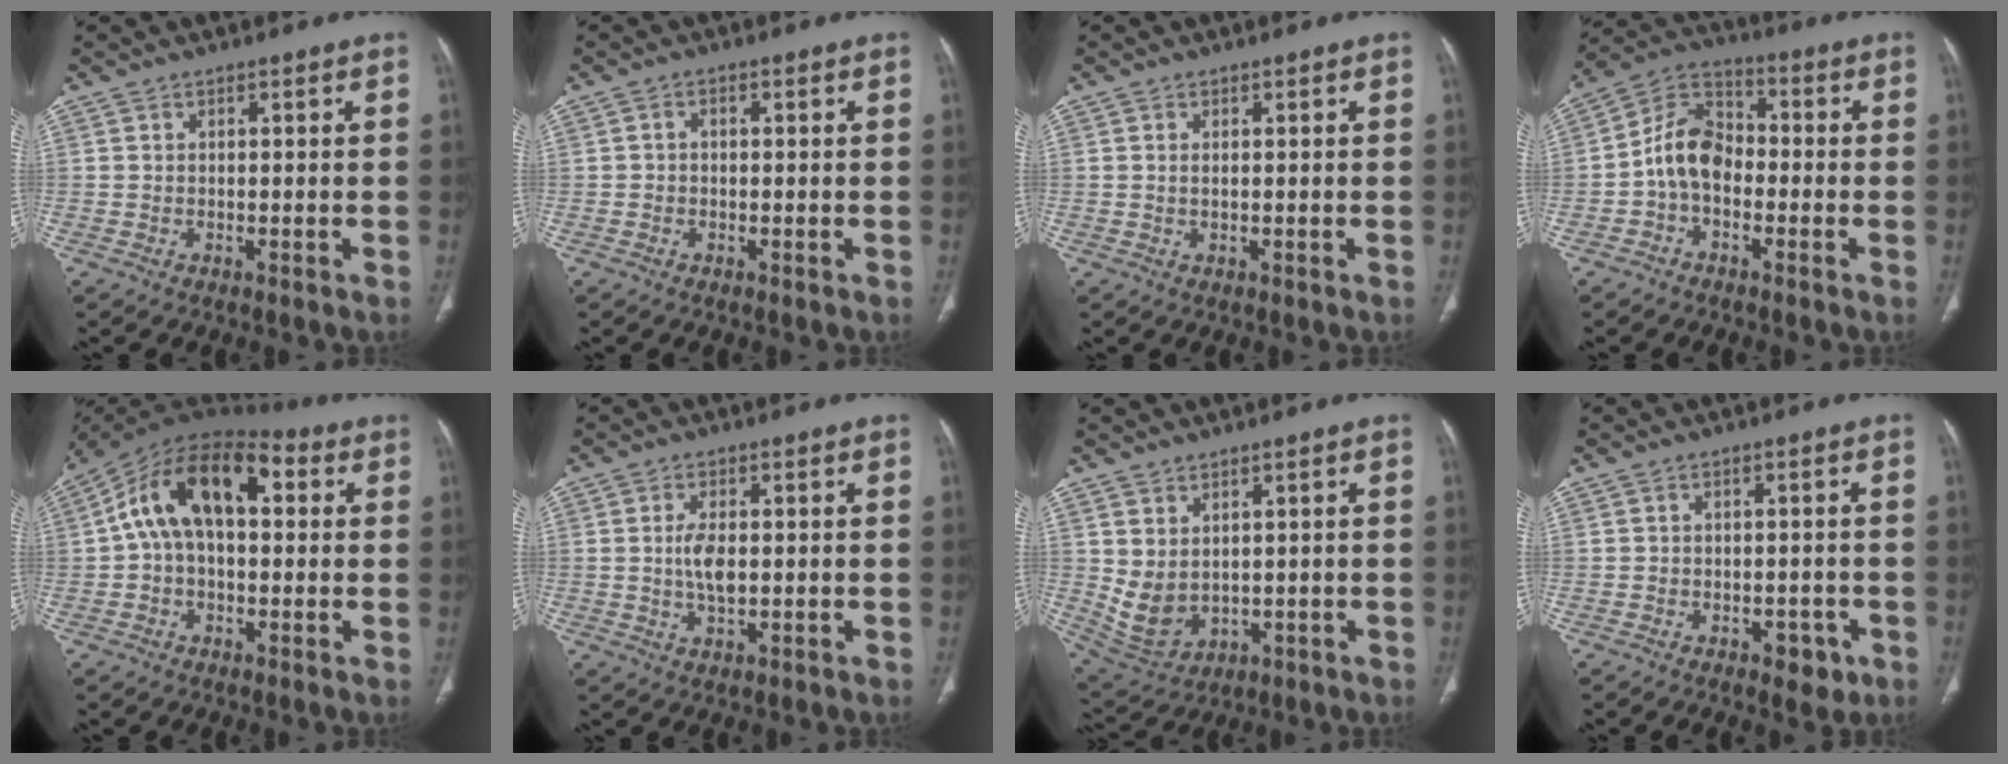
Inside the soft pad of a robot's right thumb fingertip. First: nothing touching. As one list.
[{"total": 1.0, "force": [-0.1, 0.8, 0.6], "torque": [-0.005, 0.005, -0.004]}, {"total": 0.7, "force": [0.1, 0.3, 0.6], "torque": [-0.018, 0.001, 0.005]}, {"total": 9.7, "force": [-2.0, 6.8, 6.6], "torque": [-0.108, 0.036, -0.052]}, {"total": 16.3, "force": [3.2, 9.5, 12.9], "torque": [-0.211, 0.048, 0.044]}, {"total": 4.7, "force": [0.1, 2.2, 4.1], "torque": [-0.083, -0.003, 0.003]}, {"total": 7.5, "force": [1.2, 5.3, 5.2], "torque": [-0.093, -0.011, 0.052]}, {"total": 4.0, "force": [-2.0, 2.4, 2.5], "torque": [-0.014, 0.008, -0.022]}]